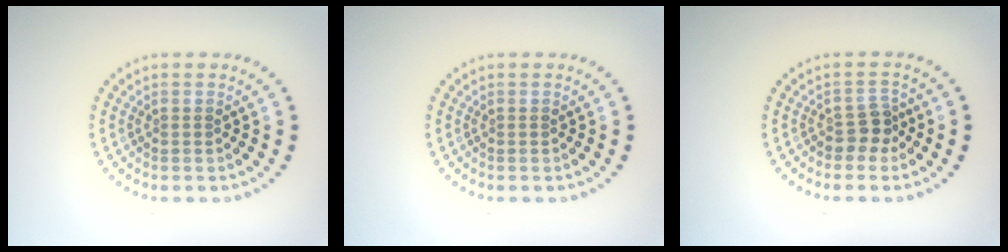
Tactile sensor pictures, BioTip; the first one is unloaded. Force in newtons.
{"total": 0.0}
{"total": 1.9, "press": 1.6, "slide": 1.1}